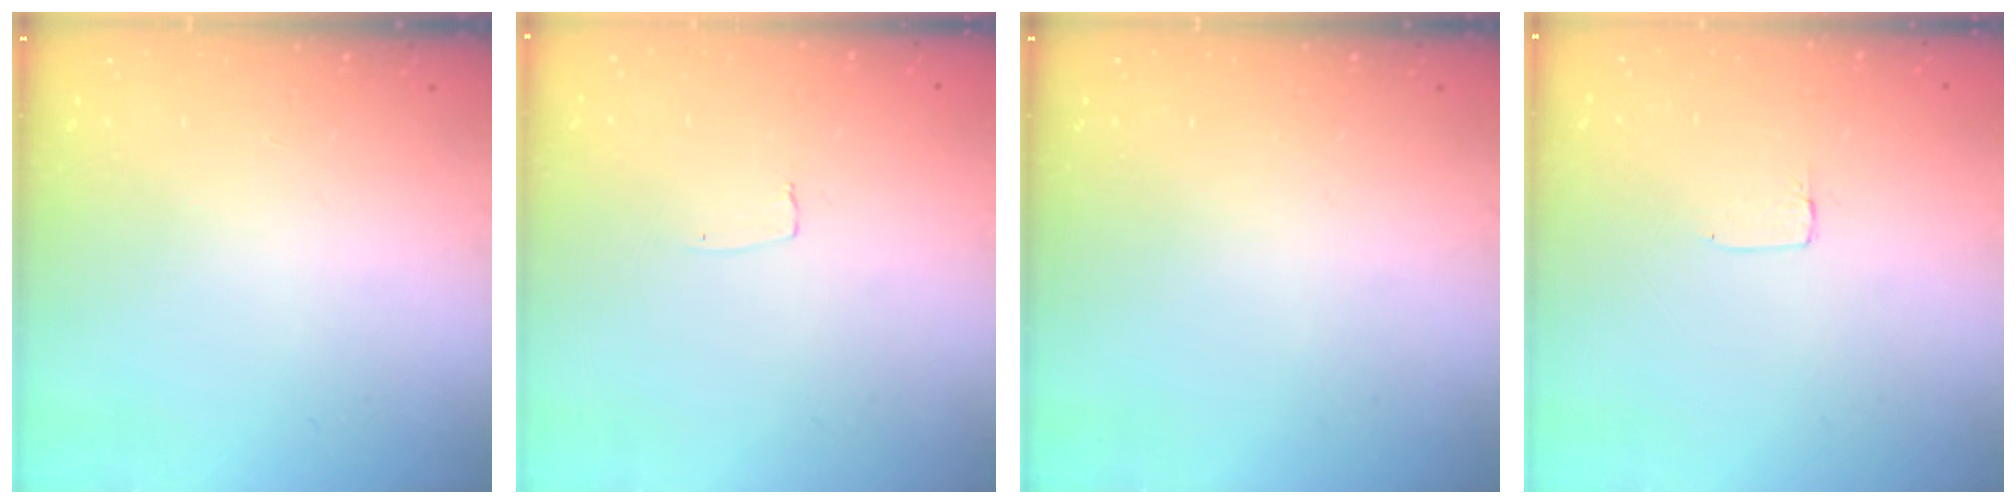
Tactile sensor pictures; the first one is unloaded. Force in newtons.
{"total": 3.0, "press": 3.0, "slide": 0.2}
{"total": 0.0}
{"total": 1.2, "press": 1.2, "slide": 0.0}